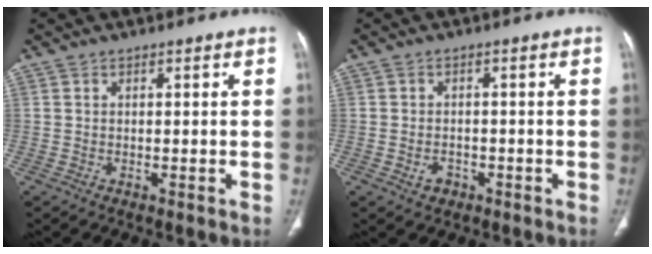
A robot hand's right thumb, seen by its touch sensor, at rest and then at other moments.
{"total": 2.4, "force": [-1.2, 1.8, 1.1], "torque": [-0.015, 0.009, -0.013]}